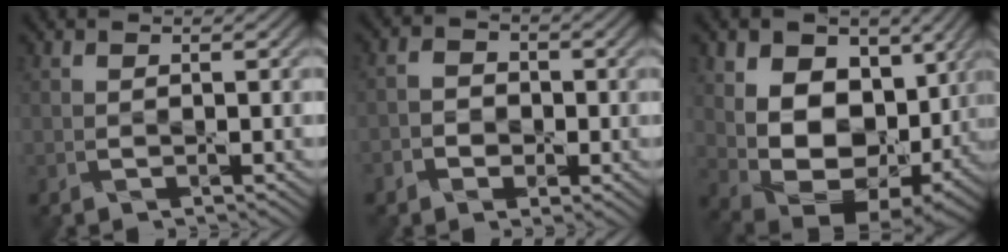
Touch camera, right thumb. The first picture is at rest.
{"total": 3.4, "force": [-1.3, 2.7, 1.7], "torque": [-0.025, -0.002, -0.028]}
{"total": 15.1, "force": [2.3, 10.8, 10.3], "torque": [-0.194, -0.029, 0.058]}